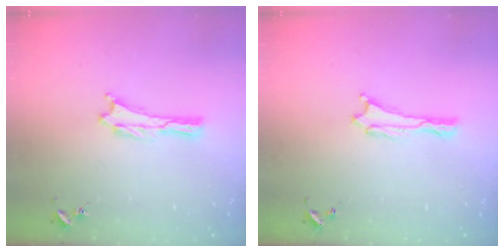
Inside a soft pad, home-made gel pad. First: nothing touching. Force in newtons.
{"total": 0.0}